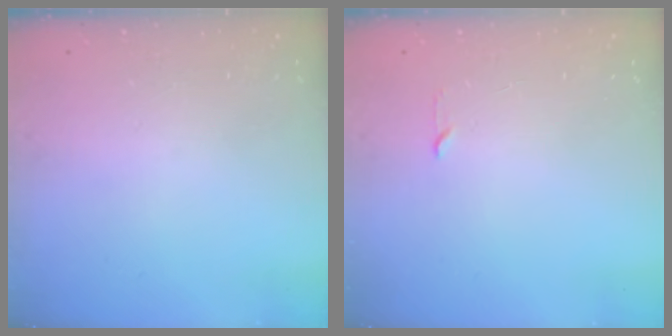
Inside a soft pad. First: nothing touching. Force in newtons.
{"total": 2.3, "press": 2.2, "slide": 0.3}